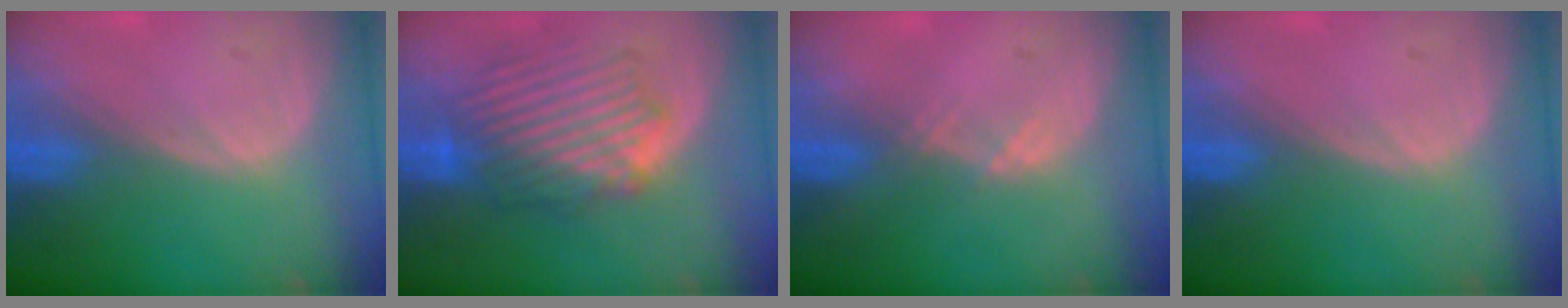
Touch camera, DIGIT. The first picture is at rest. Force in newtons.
{"total": 8.6, "press": 8.3, "slide": 2.0}
{"total": 1.3, "press": 1.1, "slide": 0.7}
{"total": 0.0}